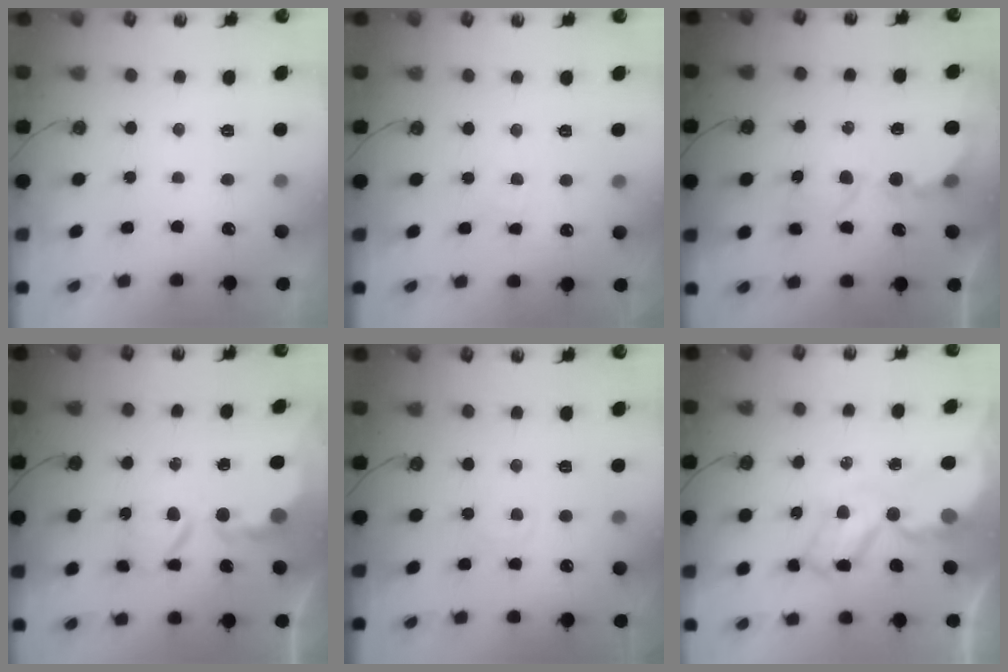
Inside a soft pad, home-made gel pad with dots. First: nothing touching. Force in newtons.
{"total": 3.8, "press": 3.7, "slide": 0.5}
{"total": 6.3, "press": 6.3, "slide": 0.5}
{"total": 6.0, "press": 6.0, "slide": 0.3}
{"total": 3.5, "press": 3.5, "slide": 0.5}
{"total": 8.6, "press": 8.6, "slide": 0.9}